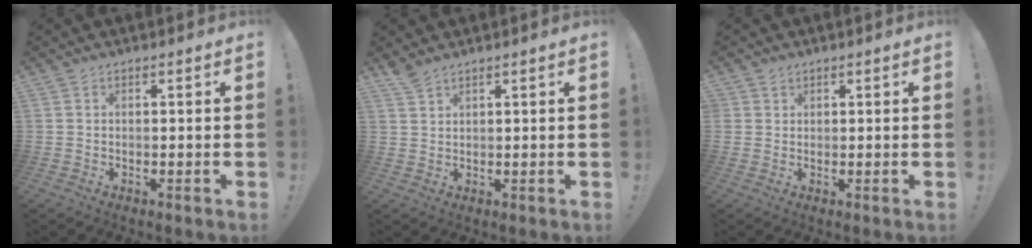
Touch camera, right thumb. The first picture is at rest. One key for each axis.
{"total": 2.8, "fx": 2.4, "fy": 0.7, "fz": 1.1, "tx": -0.025, "ty": -0.014, "tz": 0.046}
{"total": 1.6, "fx": 1.2, "fy": 1.0, "fz": 0.1, "tx": 0.004, "ty": -0.006, "tz": 0.022}